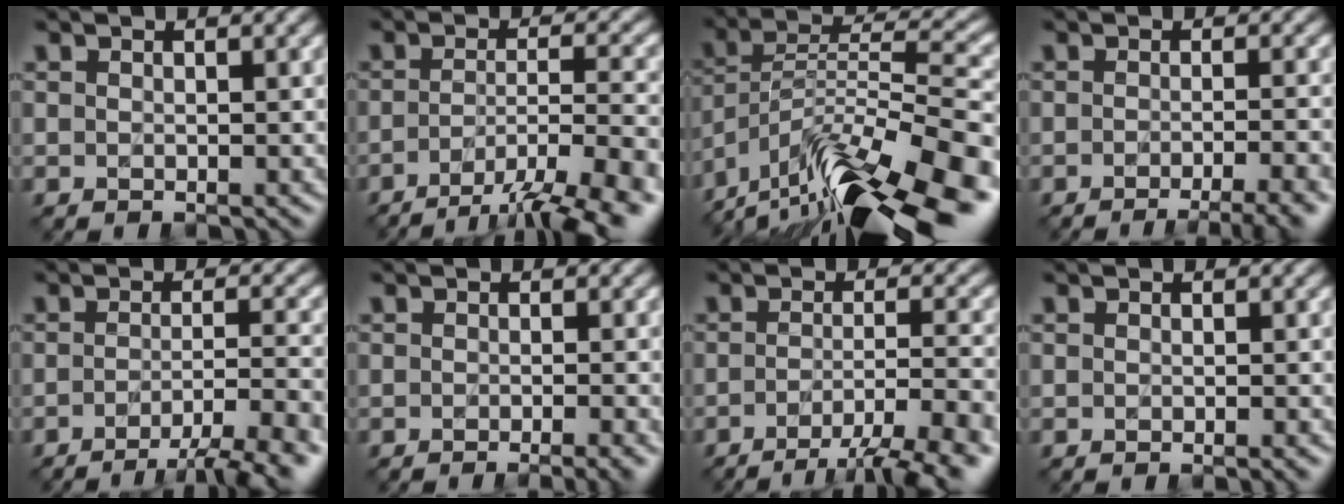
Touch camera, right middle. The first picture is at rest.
{"total": 9.8, "force": [-6.0, 2.5, 7.4], "torque": [-0.107, -0.004, -0.086]}
{"total": 15.7, "force": [-10.9, 4.5, 10.4], "torque": [-0.198, 0.015, -0.179]}
{"total": 5.7, "force": [-3.2, 1.4, 4.5], "torque": [-0.043, -0.001, -0.040]}
{"total": 7.2, "force": [-4.3, 1.7, 5.6], "torque": [-0.069, -0.002, -0.060]}
{"total": 3.7, "force": [-1.7, 1.0, 3.1], "torque": [-0.025, 0.000, -0.023]}
{"total": 8.3, "force": [-5.0, 1.9, 6.3], "torque": [-0.081, -0.002, -0.072]}
{"total": 0.9, "force": [-0.4, 0.2, 0.8], "torque": [-0.008, -0.002, -0.007]}